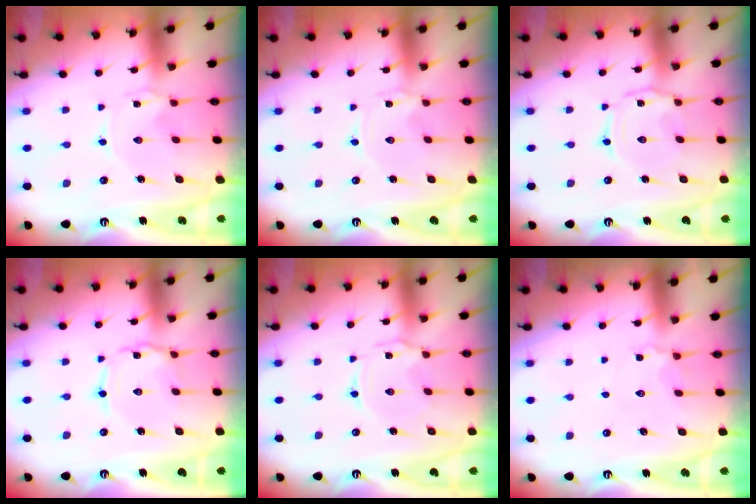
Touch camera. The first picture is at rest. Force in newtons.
{"total": 0.0}
{"total": 2.5, "press": 2.4, "slide": 0.4}
{"total": 1.2, "press": 1.1, "slide": 0.2}
{"total": 1.8, "press": 1.7, "slide": 0.4}
{"total": 3.2, "press": 3.0, "slide": 1.0}